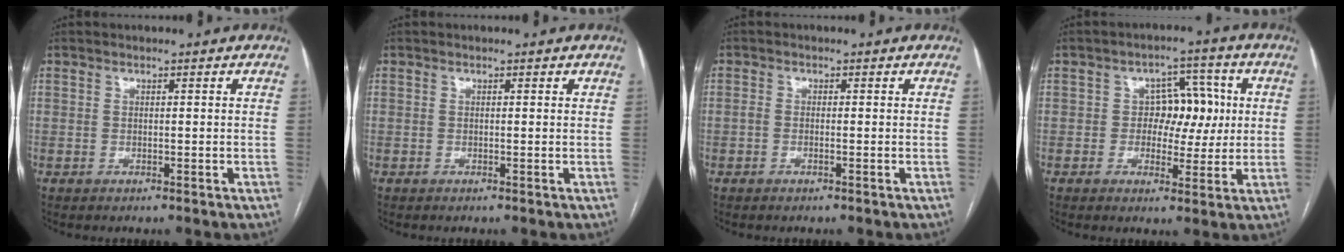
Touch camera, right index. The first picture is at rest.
{"total": 0.0}
{"total": 0.8, "force": [-0.5, 0.3, 0.6], "torque": [-0.011, 0.000, -0.009]}
{"total": 6.6, "force": [0.5, 4.4, 4.9], "torque": [-0.056, 0.018, 0.011]}